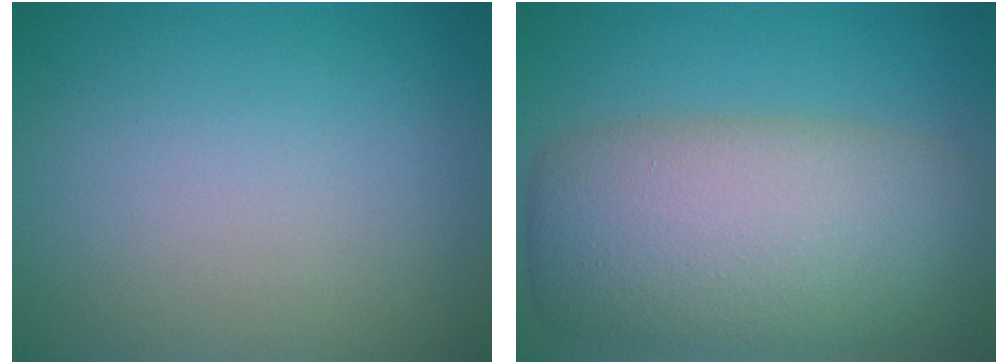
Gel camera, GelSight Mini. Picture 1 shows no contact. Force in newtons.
{"total": 10.8, "press": 10.8, "slide": 0.4}